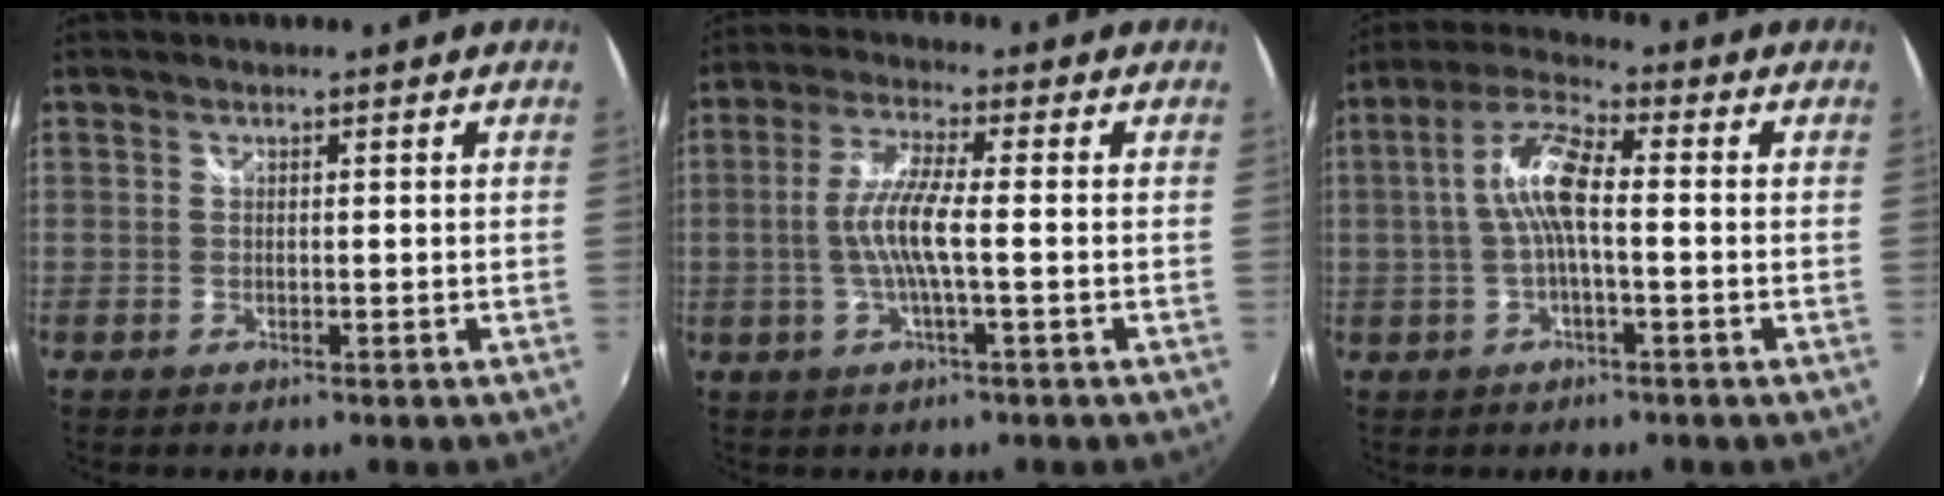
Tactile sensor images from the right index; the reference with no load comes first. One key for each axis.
{"total": 7.6, "fx": -1.1, "fy": 0.6, "fz": 7.5, "tx": -0.156, "ty": 0.001, "tz": -0.021}
{"total": 8.5, "fx": -0.4, "fy": 2.2, "fz": 8.2, "tx": -0.172, "ty": 0.017, "tz": -0.008}